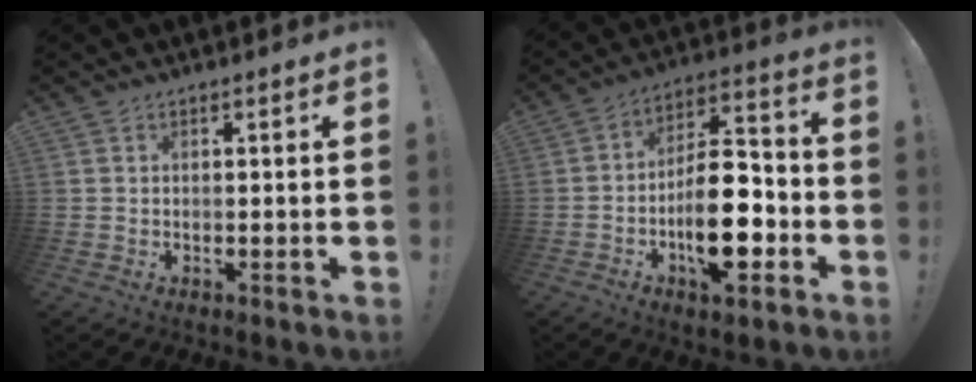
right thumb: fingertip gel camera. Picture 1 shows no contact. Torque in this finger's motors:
{"motor_torque": [0.25, 0.81, 1.38, -1.39, 0.10]}